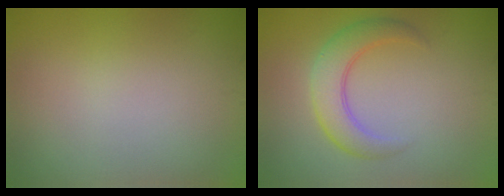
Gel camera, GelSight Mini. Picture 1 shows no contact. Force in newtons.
{"total": 3.9, "press": 3.9, "slide": 0.2}